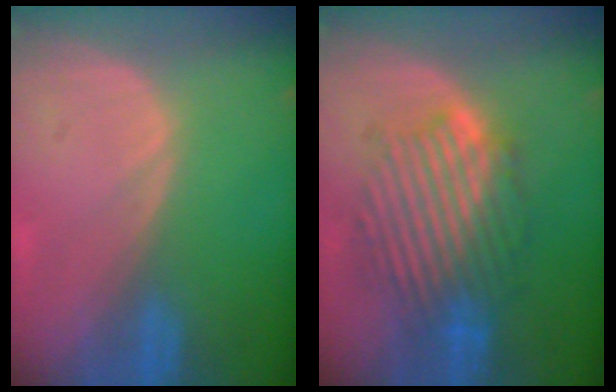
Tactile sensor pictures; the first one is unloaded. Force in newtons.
{"total": 9.0, "press": 9.0, "slide": 1.2}